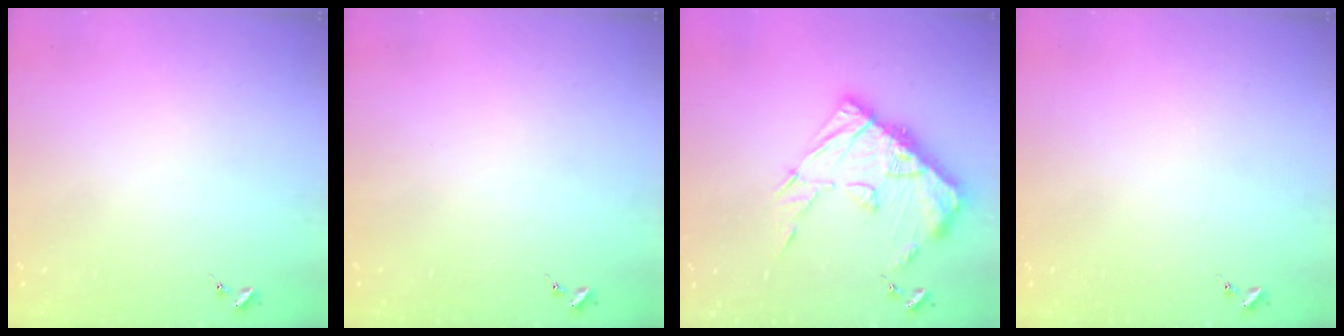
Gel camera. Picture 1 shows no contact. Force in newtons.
{"total": 0.0}
{"total": 18.5, "press": 18.5, "slide": 1.8}
{"total": 0.0}